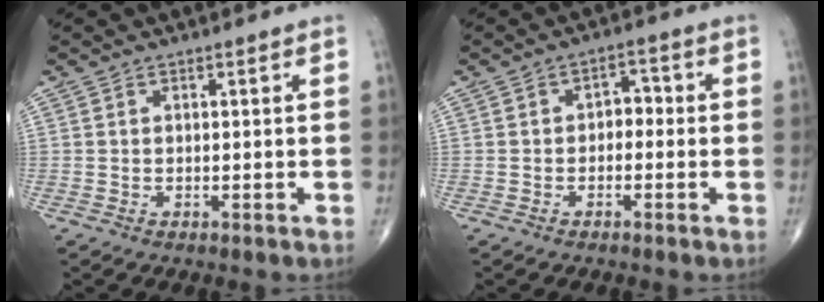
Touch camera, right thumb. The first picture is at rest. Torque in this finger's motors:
{"motor_torque": [0.00, 0.21, 0.45, -0.04, -0.02]}